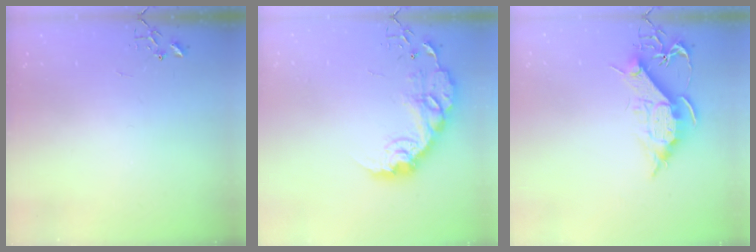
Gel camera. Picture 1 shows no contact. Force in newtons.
{"total": 15.8, "press": 15.8, "slide": 0.5}
{"total": 10.9, "press": 10.9, "slide": 1.1}